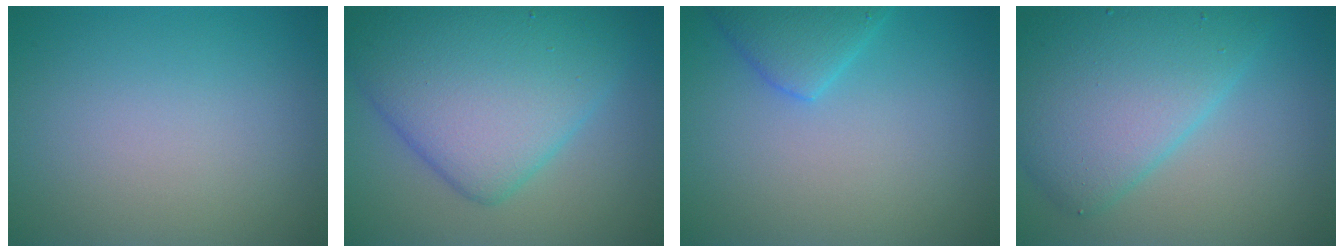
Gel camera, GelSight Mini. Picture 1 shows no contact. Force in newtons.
{"total": 9.8, "press": 9.8, "slide": 0.1}
{"total": 2.9, "press": 2.9, "slide": 0.2}
{"total": 7.9, "press": 7.9, "slide": 0.4}